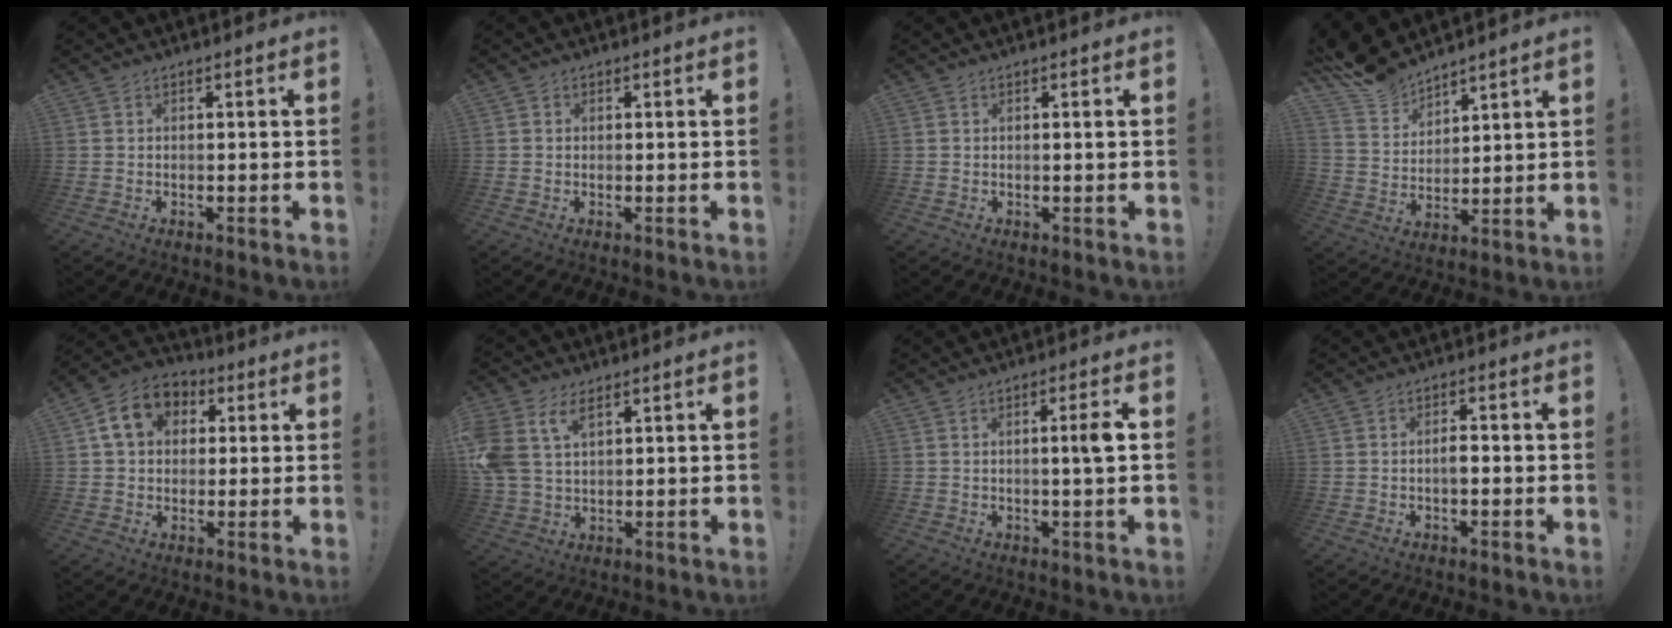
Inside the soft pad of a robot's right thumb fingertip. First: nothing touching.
{"total": 0.8, "force": [0.1, 0.8, 0.0], "torque": [0.008, -0.002, 0.001]}
{"total": 0.8, "force": [0.2, -0.4, 0.6], "torque": [-0.005, -0.003, 0.002]}
{"total": 10.7, "force": [9.9, 3.8, 1.1], "torque": [-0.039, -0.086, 0.189]}
{"total": 12.6, "force": [4.0, 10.0, 6.6], "torque": [-0.092, -0.001, 0.081]}
{"total": 9.8, "force": [4.8, 6.1, 6.0], "torque": [-0.128, -0.014, 0.092]}
{"total": 4.6, "force": [0.3, -0.6, 4.5], "torque": [-0.067, -0.007, -0.005]}
{"total": 2.7, "force": [-0.5, 1.4, 2.2], "torque": [-0.030, 0.004, -0.012]}